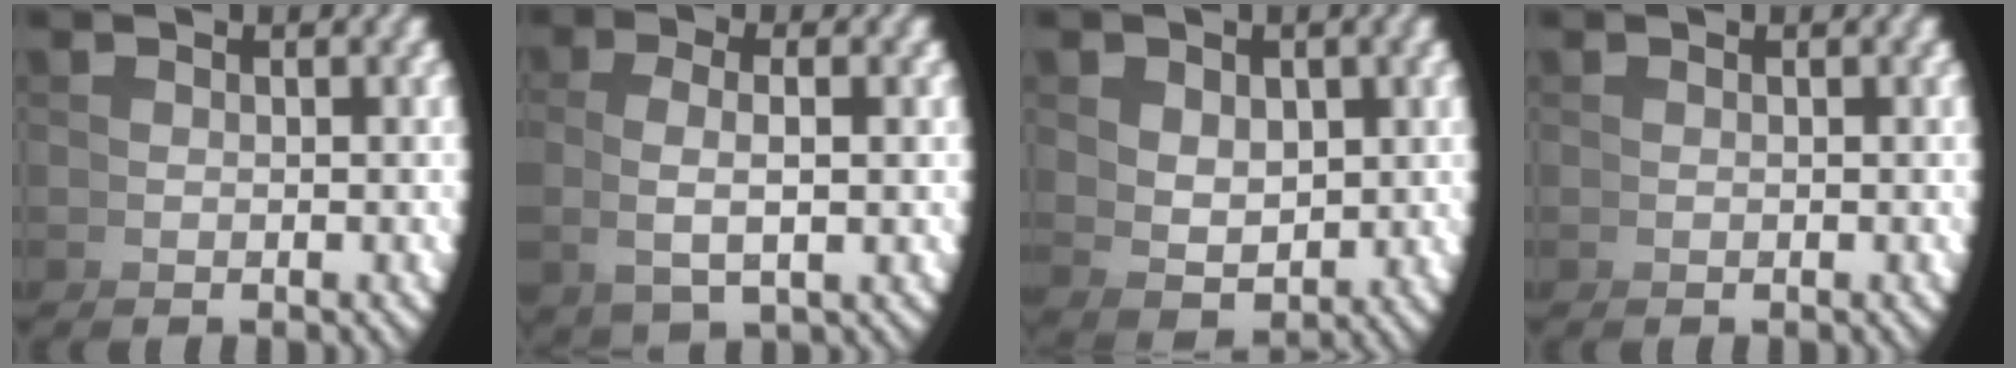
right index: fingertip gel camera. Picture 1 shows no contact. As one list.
[{"total": 3.2, "force": [0.9, 0.5, 3.0], "torque": [-0.053, 0.008, 0.022]}, {"total": 3.0, "force": [1.0, 1.9, 2.2], "torque": [-0.039, -0.011, 0.035]}, {"total": 0.0}]